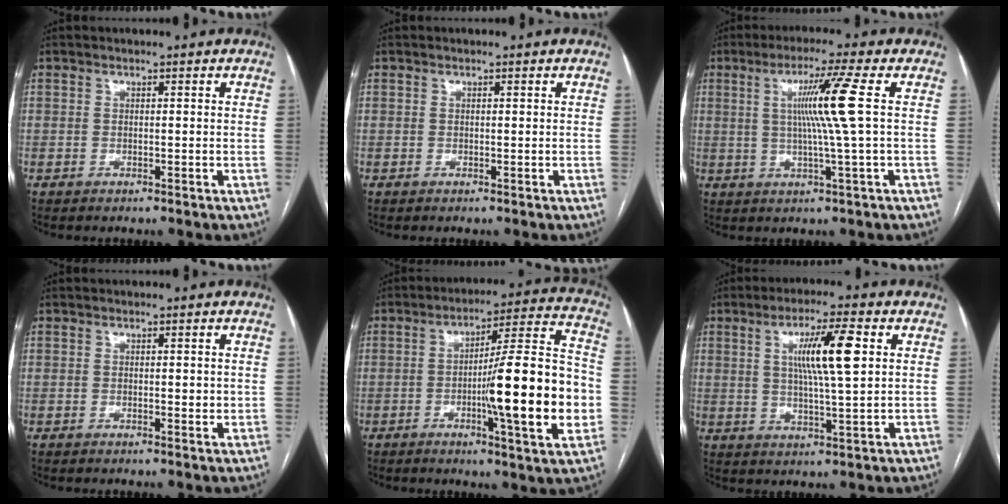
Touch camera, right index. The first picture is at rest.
{"total": 0.0}
{"total": 8.3, "force": [1.4, -2.2, 7.9], "torque": [-0.143, 0.000, 0.033]}
{"total": 1.4, "force": [0.2, 0.6, 1.3], "torque": [-0.018, -0.003, 0.002]}
{"total": 19.0, "force": [-3.5, 0.7, 18.6], "torque": [-0.263, 0.004, -0.053]}
{"total": 9.4, "force": [2.5, 0.4, 9.0], "torque": [-0.159, 0.002, 0.043]}